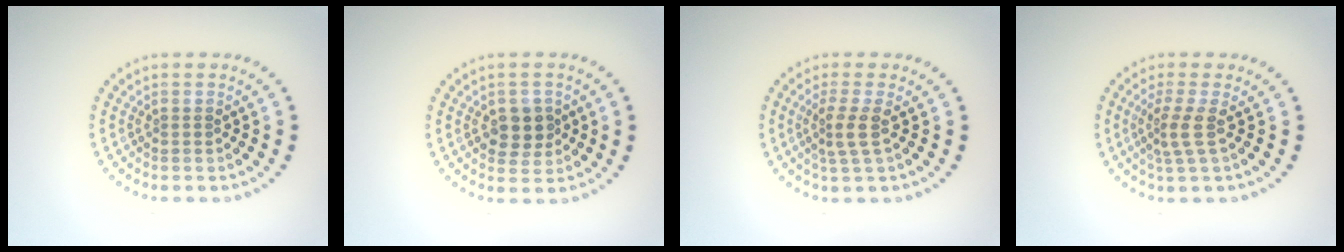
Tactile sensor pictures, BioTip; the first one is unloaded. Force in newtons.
{"total": 2.9, "press": 2.8, "slide": 0.7}
{"total": 2.4, "press": 1.8, "slide": 1.6}
{"total": 2.3, "press": 1.6, "slide": 1.7}